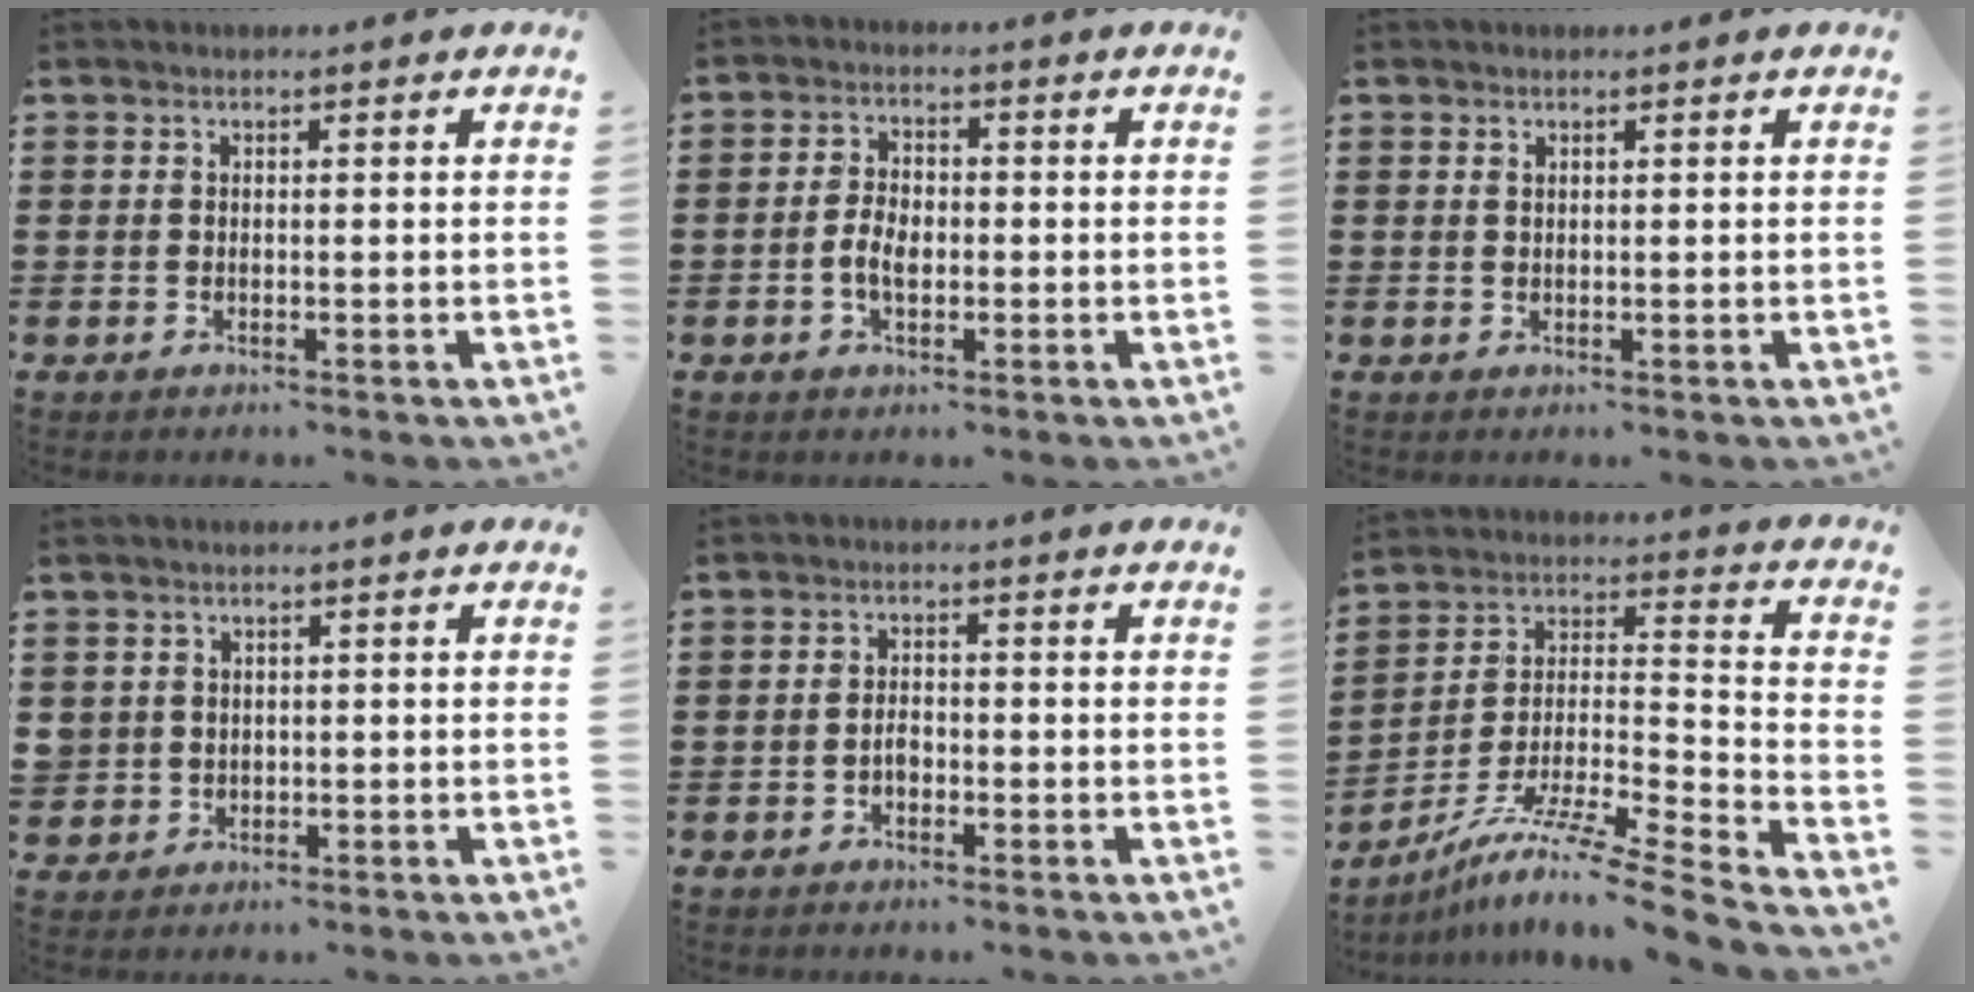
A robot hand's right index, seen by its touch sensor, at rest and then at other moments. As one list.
[{"total": 3.9, "force": [-1.0, 2.2, 3.1], "torque": [-0.072, 0.001, -0.022]}, {"total": 0.6, "force": [0.3, 0.4, 0.2], "torque": [-0.006, 0.002, 0.007]}, {"total": 2.0, "force": [0.5, 2.0, 0.0], "torque": [-0.010, 0.010, 0.007]}, {"total": 1.8, "force": [-0.8, 1.0, 1.3], "torque": [-0.026, 0.002, -0.015]}, {"total": 10.1, "force": [-8.2, -0.3, 6.0], "torque": [-0.104, 0.001, -0.164]}]